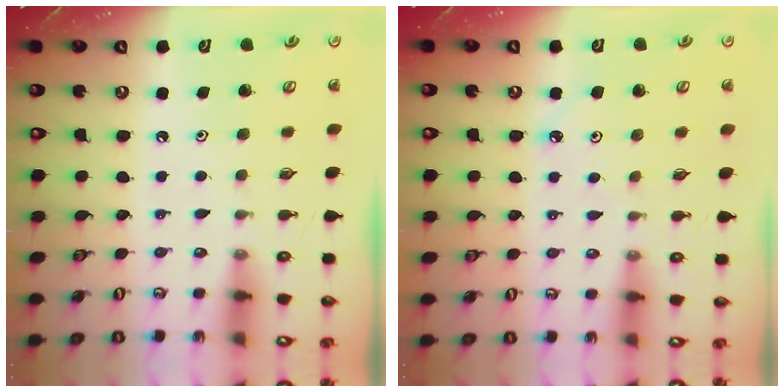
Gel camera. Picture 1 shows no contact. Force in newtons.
{"total": 2.9, "press": 2.9, "slide": 0.3}